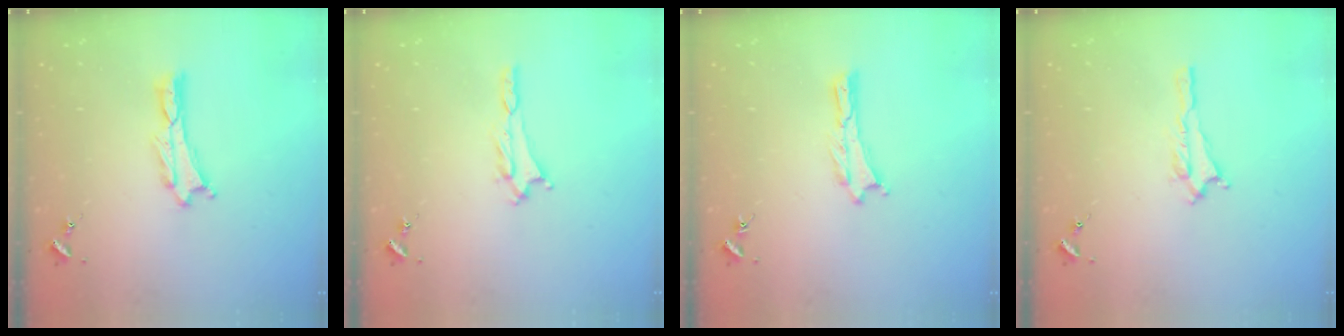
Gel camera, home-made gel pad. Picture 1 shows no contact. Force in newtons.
{"total": 1.3, "press": 1.3, "slide": 0.2}
{"total": 0.0}
{"total": 1.4, "press": 1.4, "slide": 0.2}